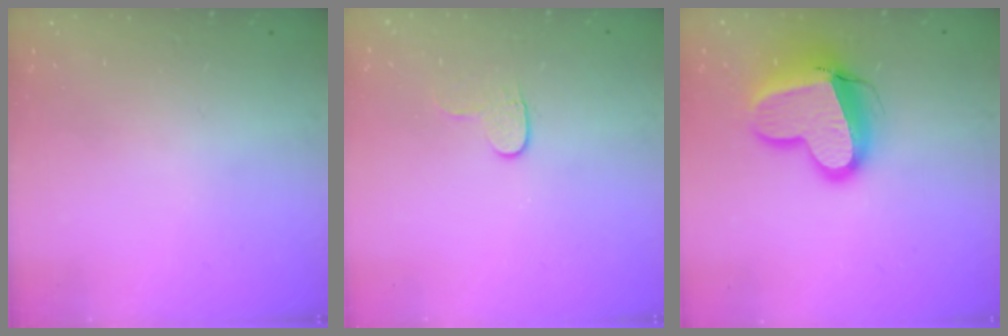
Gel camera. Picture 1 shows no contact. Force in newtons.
{"total": 3.9, "press": 3.9, "slide": 0.5}
{"total": 16.2, "press": 16.0, "slide": 2.1}